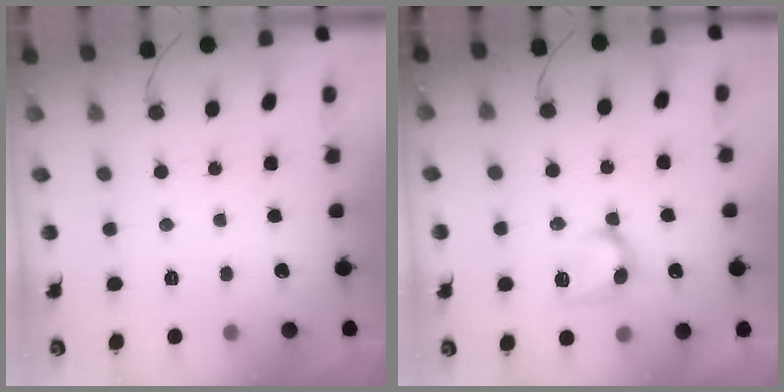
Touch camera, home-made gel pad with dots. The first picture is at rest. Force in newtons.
{"total": 8.0, "press": 8.0, "slide": 0.6}